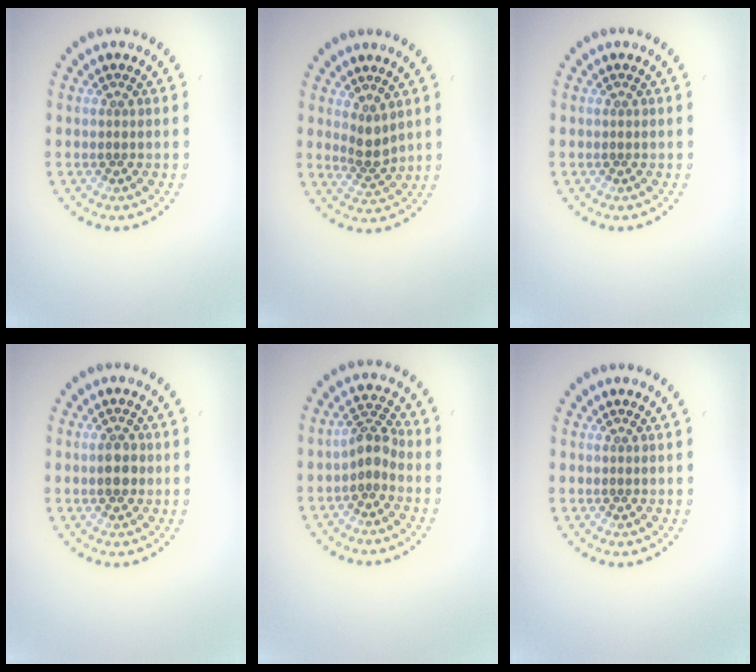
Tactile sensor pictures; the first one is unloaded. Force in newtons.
{"total": 2.0, "press": 1.6, "slide": 1.2}
{"total": 0.0}
{"total": 2.2, "press": 2.2, "slide": 0.1}
{"total": 2.4, "press": 2.0, "slide": 1.4}
{"total": 0.0}